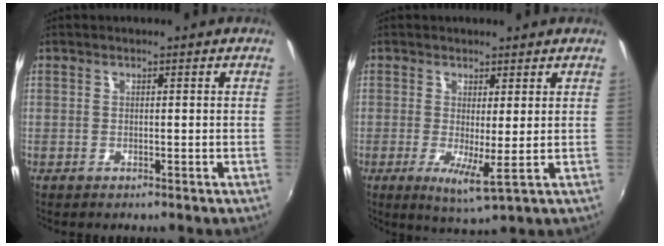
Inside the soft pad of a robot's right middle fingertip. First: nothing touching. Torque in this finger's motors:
{"motor_torque": [0.36, -1.25, -0.16, -0.02]}